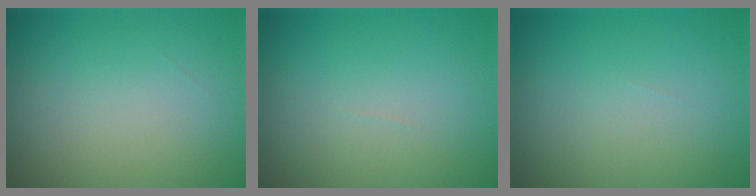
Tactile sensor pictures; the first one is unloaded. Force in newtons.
{"total": 0.0}
{"total": 0.0}